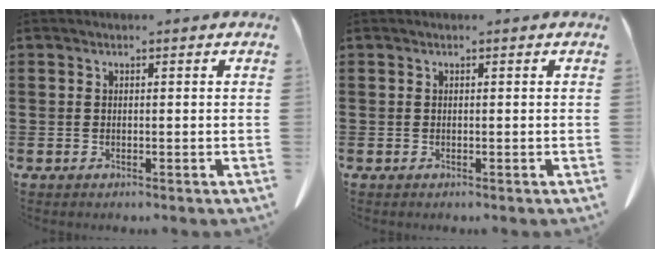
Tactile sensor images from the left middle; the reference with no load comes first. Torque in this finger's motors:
{"motor_torque": [0.00, 0.00, 0.00, 0.00]}